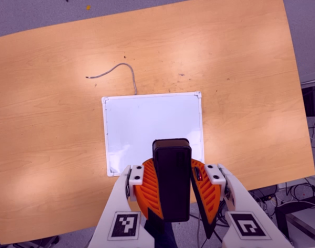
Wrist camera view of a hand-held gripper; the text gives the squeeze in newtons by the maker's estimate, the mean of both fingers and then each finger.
{"total": 10.7, "left": 10.4, "right": 11.0}